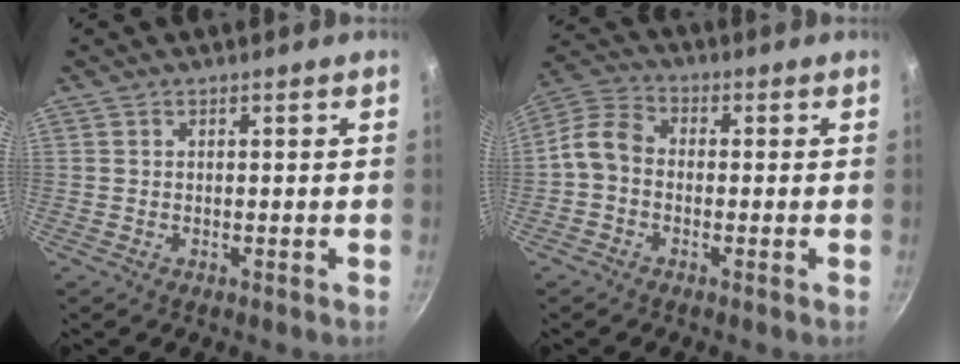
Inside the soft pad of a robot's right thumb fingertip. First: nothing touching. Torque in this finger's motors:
{"motor_torque": [-0.48, 0.16, 0.02, -0.13, 0.10]}